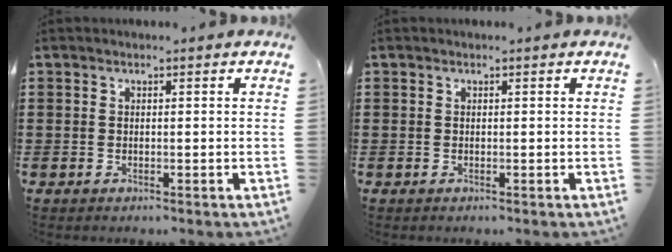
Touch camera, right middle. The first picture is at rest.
{"total": 0.0}